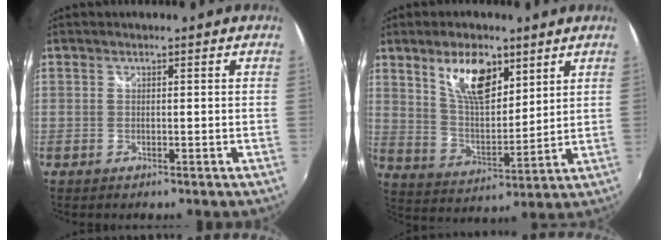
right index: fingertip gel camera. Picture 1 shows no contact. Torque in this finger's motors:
{"motor_torque": [0.44, 0.34, 0.34, 0.12]}